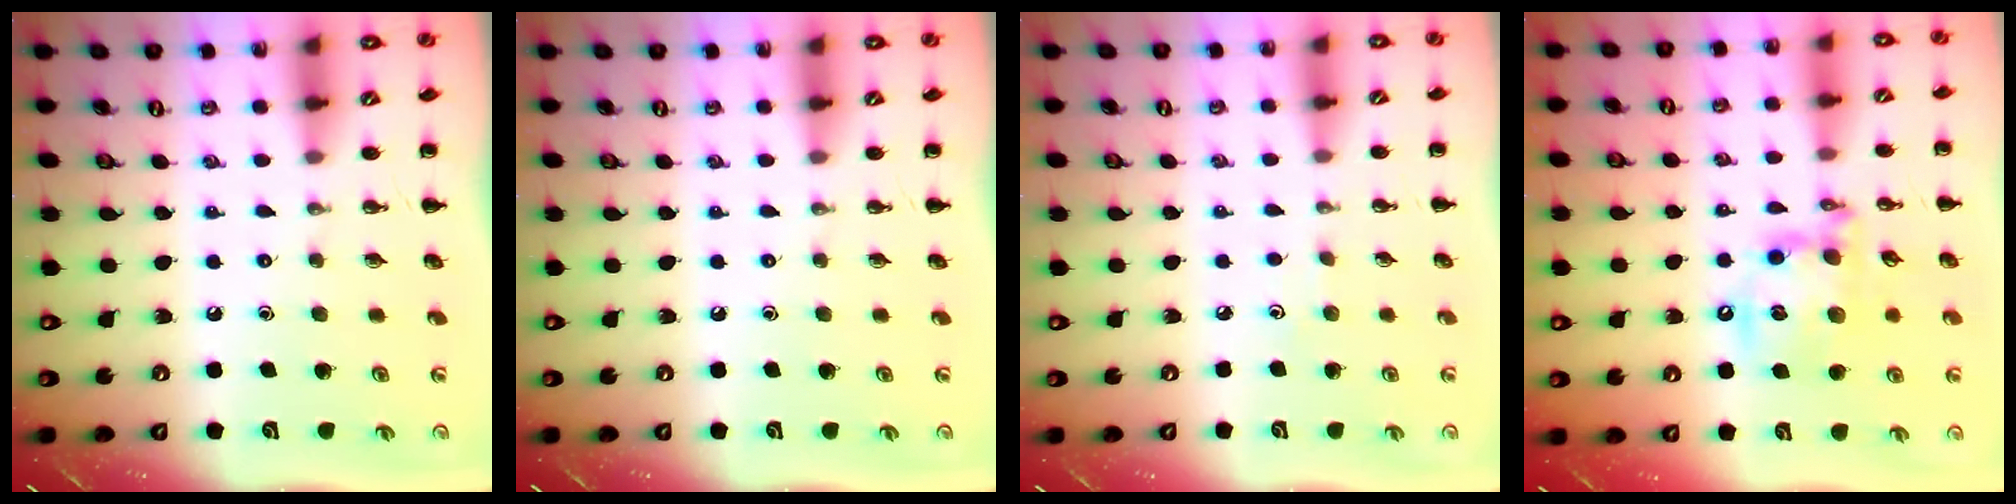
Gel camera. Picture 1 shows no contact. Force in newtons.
{"total": 0.0}
{"total": 2.6, "press": 2.5, "slide": 0.8}
{"total": 16.6, "press": 16.3, "slide": 3.0}